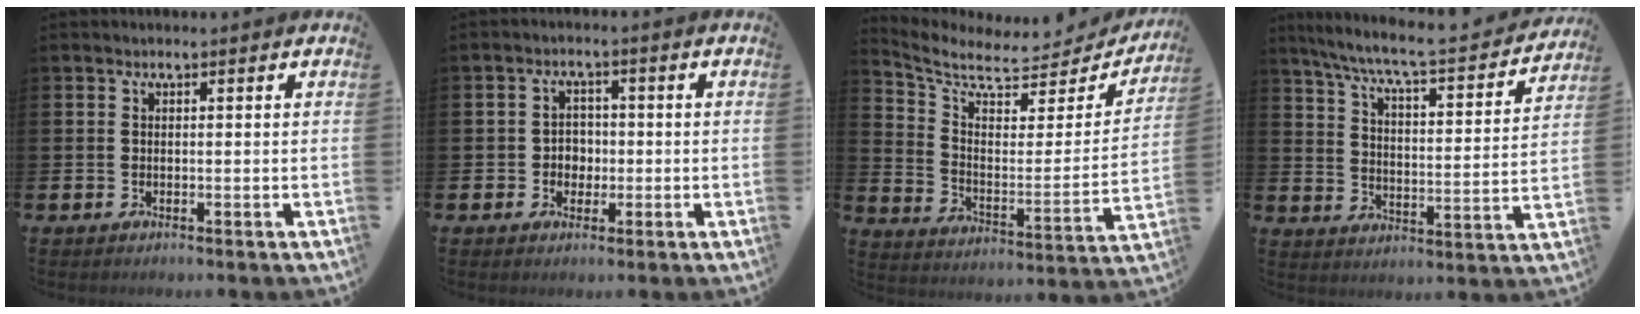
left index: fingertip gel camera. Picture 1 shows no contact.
{"total": 2.8, "force": [-0.4, 2.6, 0.9], "torque": [-0.015, 0.002, -0.015]}
{"total": 7.1, "force": [6.0, 2.9, 2.5], "torque": [-0.083, -0.049, 0.099]}
{"total": 7.3, "force": [6.5, 0.6, 3.1], "torque": [-0.094, -0.046, 0.107]}